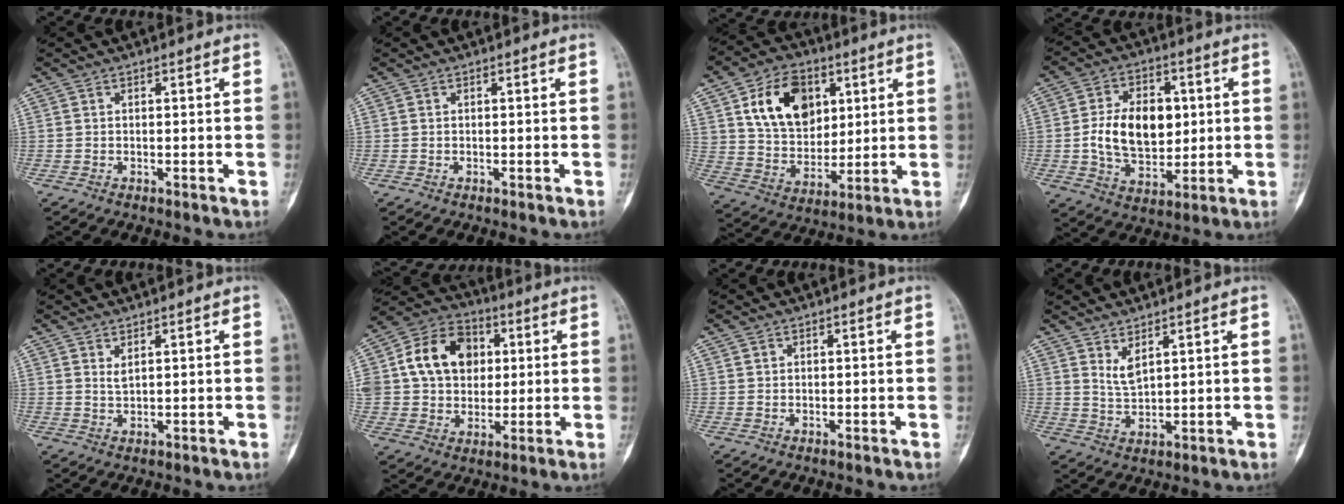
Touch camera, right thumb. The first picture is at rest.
{"total": 0.0}
{"total": 15.7, "force": [5.7, 11.1, 9.5], "torque": [-0.116, -0.018, 0.106]}
{"total": 14.0, "force": [1.1, 9.3, 10.5], "torque": [-0.146, 0.000, 0.026]}
{"total": 1.5, "force": [1.0, 0.5, 1.0], "torque": [-0.012, -0.009, 0.024]}
{"total": 15.9, "force": [3.1, 12.7, 9.1], "torque": [-0.130, 0.014, 0.052]}
{"total": 0.6, "force": [0.4, 0.4, 0.1], "torque": [0.003, 0.000, 0.007]}
{"total": 3.5, "force": [2.3, 1.1, 2.4], "torque": [-0.037, -0.026, 0.052]}